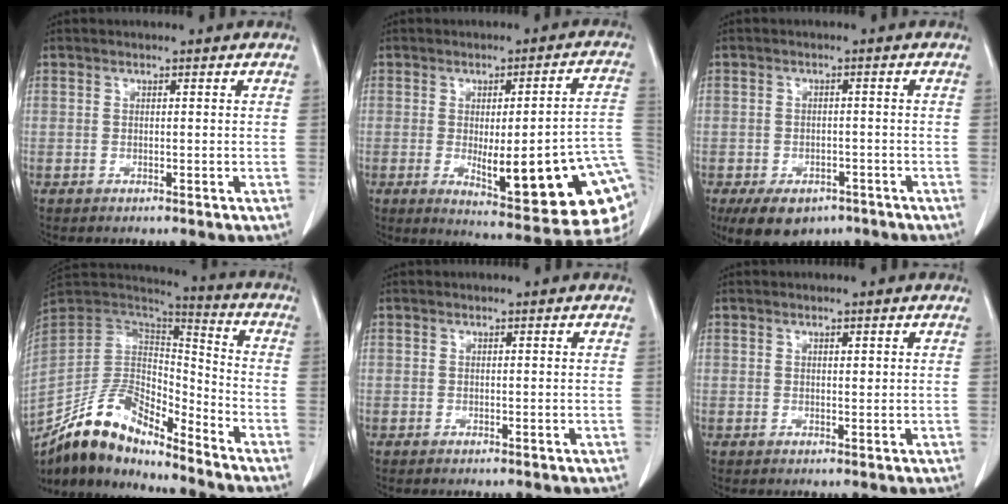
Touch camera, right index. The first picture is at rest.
{"total": 21.1, "force": [-4.6, 3.9, 20.2], "torque": [-0.185, -0.002, -0.041]}
{"total": 8.5, "force": [-5.9, 5.0, 3.7], "torque": [-0.056, 0.000, -0.085]}
{"total": 14.7, "force": [-12.9, 4.1, 5.8], "torque": [-0.101, 0.039, -0.242]}
{"total": 0.0}
{"total": 0.8, "force": [0.4, 0.3, 0.7], "torque": [-0.011, -0.002, 0.006]}